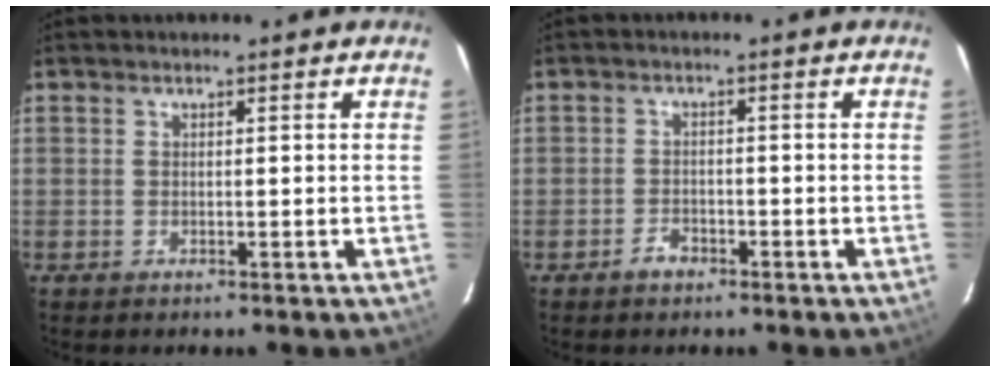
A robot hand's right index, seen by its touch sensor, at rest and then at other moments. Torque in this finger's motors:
{"motor_torque": [-0.35, 0.05, -0.81, -0.21]}